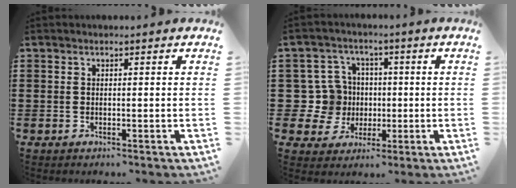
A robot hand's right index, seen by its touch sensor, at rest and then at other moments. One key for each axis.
{"total": 8.3, "fx": 0.2, "fy": 7.9, "fz": 2.3, "tx": -0.098, "ty": 0.013, "tz": 0.008}